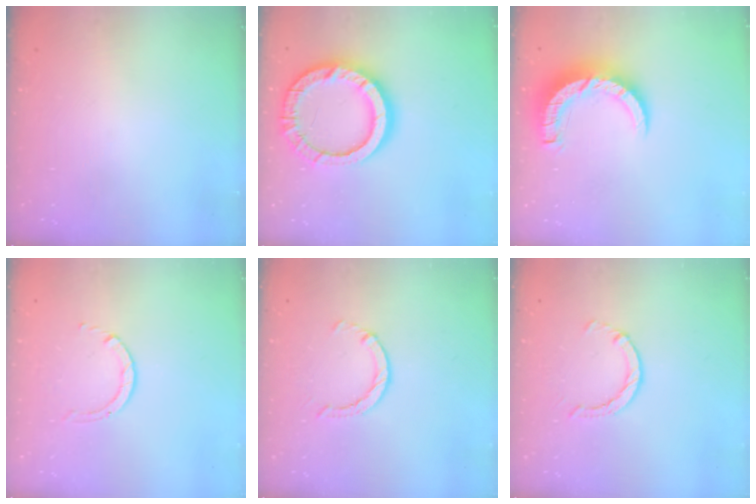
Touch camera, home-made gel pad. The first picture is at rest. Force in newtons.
{"total": 16.6, "press": 16.5, "slide": 1.4}
{"total": 8.9, "press": 8.9, "slide": 0.9}
{"total": 1.4, "press": 1.4, "slide": 0.1}
{"total": 2.5, "press": 2.4, "slide": 0.4}
{"total": 2.5, "press": 2.4, "slide": 0.4}